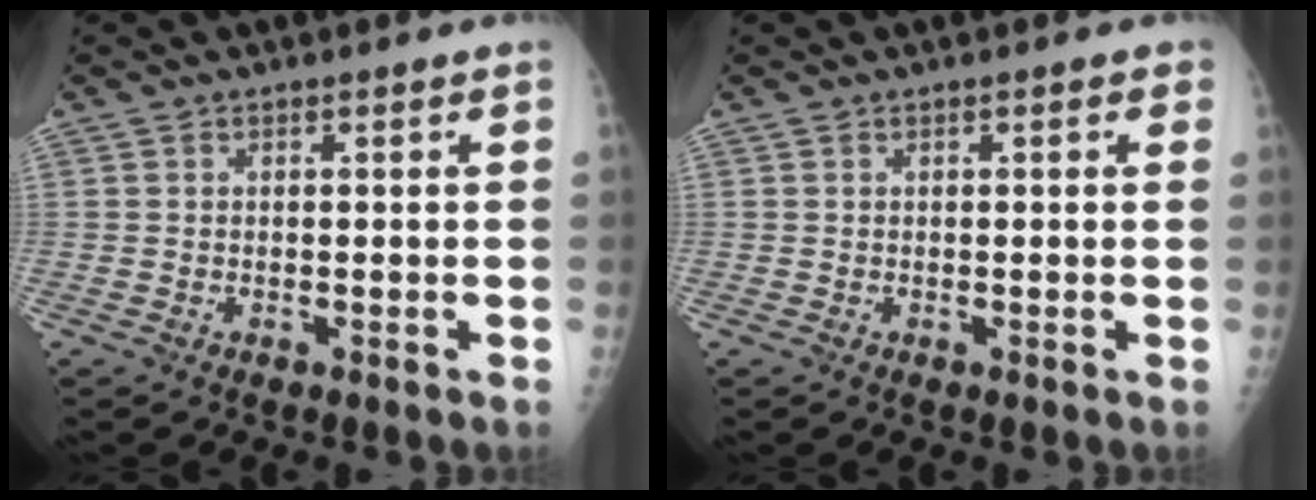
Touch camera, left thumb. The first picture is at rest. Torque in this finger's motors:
{"motor_torque": [-0.17, -0.02, -0.06, -0.11, 0.02]}